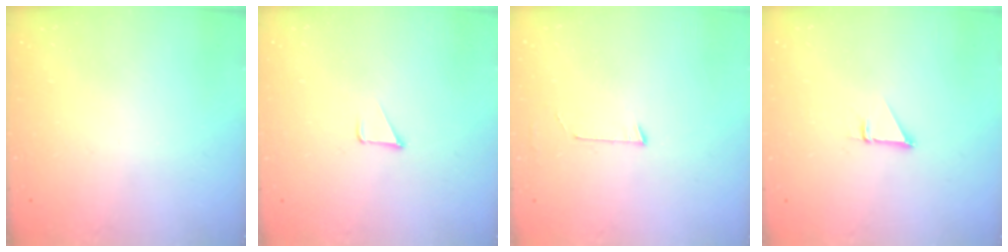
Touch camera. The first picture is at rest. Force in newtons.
{"total": 1.7, "press": 1.7, "slide": 0.1}
{"total": 2.7, "press": 2.7, "slide": 0.2}
{"total": 0.9, "press": 0.9, "slide": 0.1}